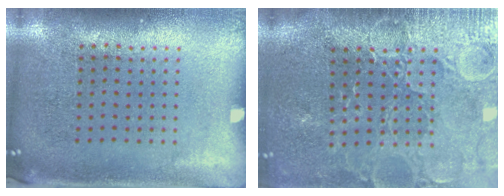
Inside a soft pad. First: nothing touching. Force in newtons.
{"total": 3.9, "press": 3.7, "slide": 1.2}